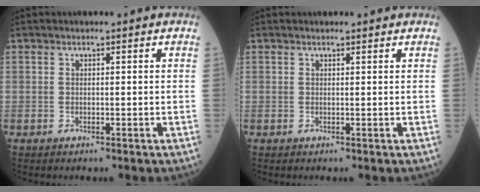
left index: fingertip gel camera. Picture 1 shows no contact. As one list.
[{"total": 1.0, "force": [1.0, 0.2, 0.3], "torque": [-0.009, 0.006, 0.010]}]